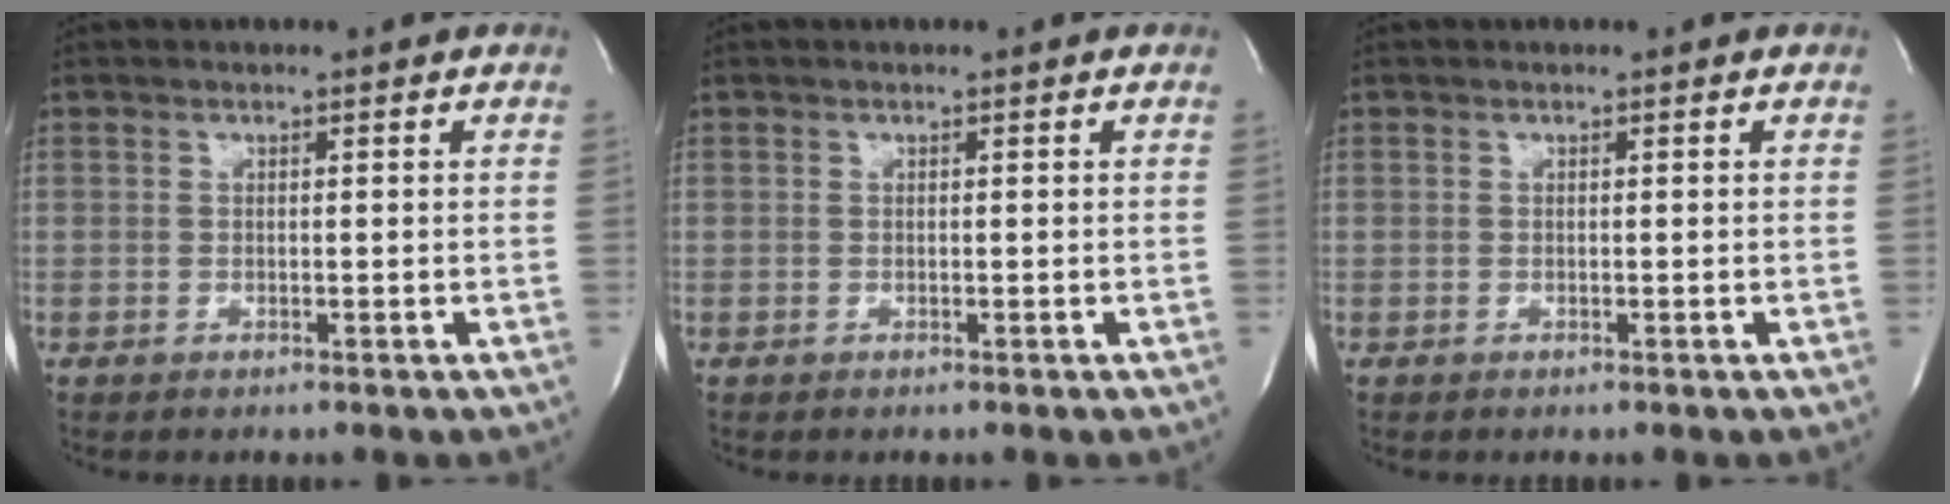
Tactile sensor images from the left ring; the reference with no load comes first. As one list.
[{"total": 0.0}, {"total": 0.0}]